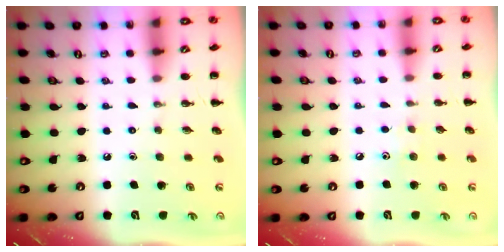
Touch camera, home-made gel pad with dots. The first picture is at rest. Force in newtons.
{"total": 4.5, "press": 4.4, "slide": 1.2}